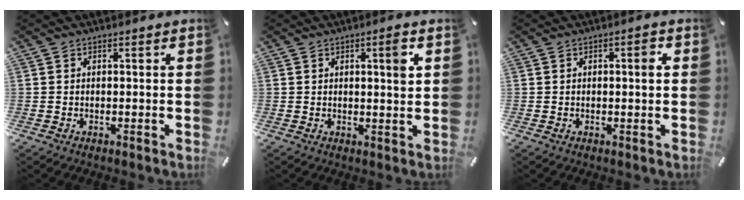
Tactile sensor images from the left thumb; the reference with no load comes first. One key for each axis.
{"total": 4.2, "fx": 1.5, "fy": 0.9, "fz": 3.8, "tx": -0.054, "ty": -0.006, "tz": 0.018}
{"total": 2.3, "fx": 0.4, "fy": 0.8, "fz": 2.1, "tx": -0.025, "ty": 0.001, "tz": 0.000}